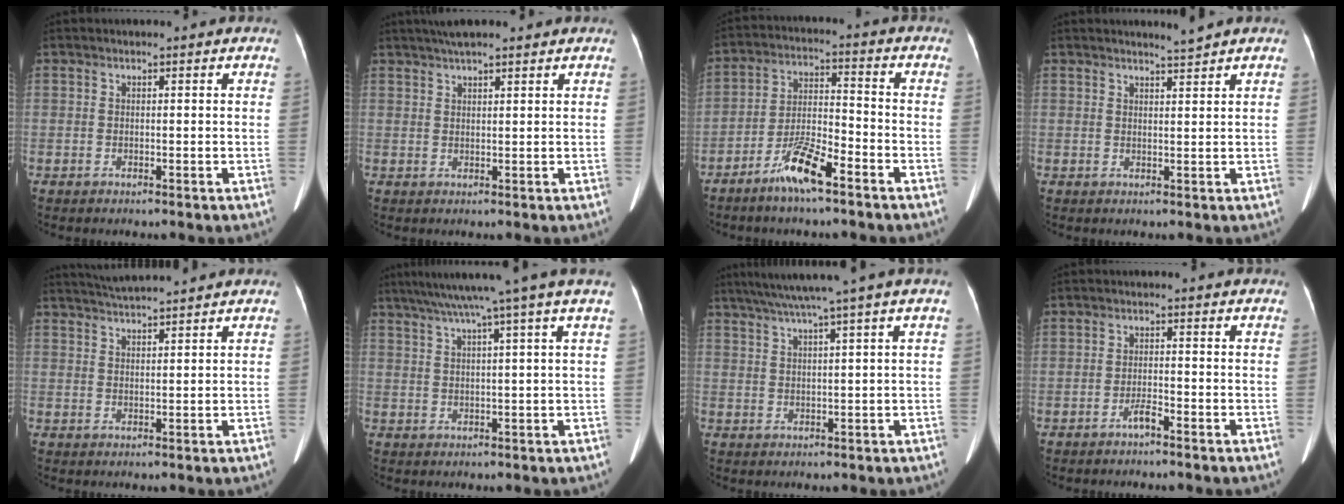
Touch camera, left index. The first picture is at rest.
{"total": 5.2, "force": [4.1, 0.8, 3.0], "torque": [-0.048, 0.024, 0.068]}
{"total": 8.3, "force": [-5.8, 1.1, 5.8], "torque": [-0.123, -0.010, -0.112]}
{"total": 1.5, "force": [1.3, -0.7, 0.1], "torque": [-0.013, -0.014, 0.025]}
{"total": 4.7, "force": [4.4, -0.9, 1.3], "torque": [-0.031, 0.013, 0.075]}
{"total": 9.3, "force": [6.9, -2.7, 5.7], "torque": [-0.087, 0.013, 0.094]}
{"total": 7.4, "force": [5.3, -1.9, 4.8], "torque": [-0.074, 0.023, 0.083]}
{"total": 1.9, "force": [-1.7, 0.0, 1.0], "torque": [-0.024, -0.004, -0.030]}